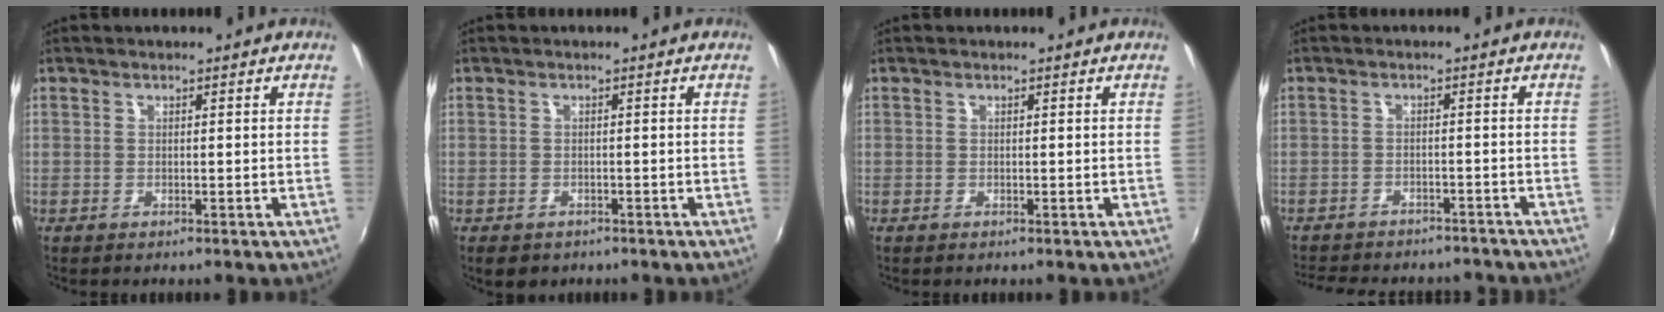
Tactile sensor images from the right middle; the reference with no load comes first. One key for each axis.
{"total": 2.9, "fx": -1.8, "fy": 2.0, "fz": 1.2, "tx": -0.027, "ty": -0.009, "tz": -0.022}
{"total": 0.0}
{"total": 13.9, "fx": -12.0, "fy": 4.8, "fz": 5.0, "tx": -0.115, "ty": -0.005, "tz": -0.157}